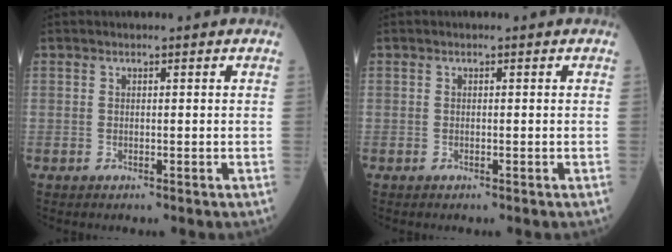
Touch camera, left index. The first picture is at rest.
{"total": 0.0}